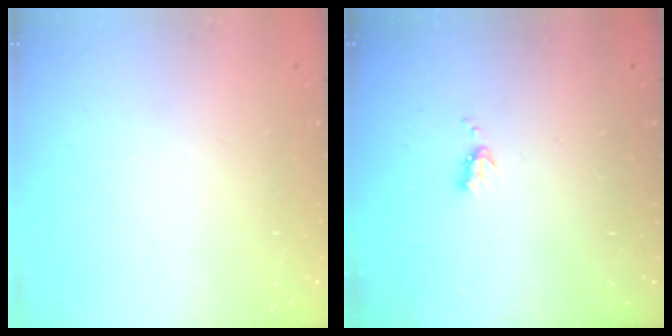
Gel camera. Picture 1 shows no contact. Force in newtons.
{"total": 3.9, "press": 3.8, "slide": 0.6}